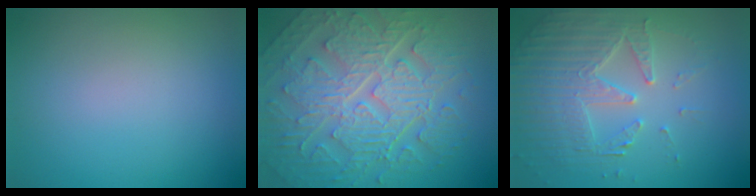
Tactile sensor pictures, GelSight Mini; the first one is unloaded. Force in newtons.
{"total": 9.9, "press": 6.6, "slide": 7.3}
{"total": 5.0, "press": 4.4, "slide": 2.4}